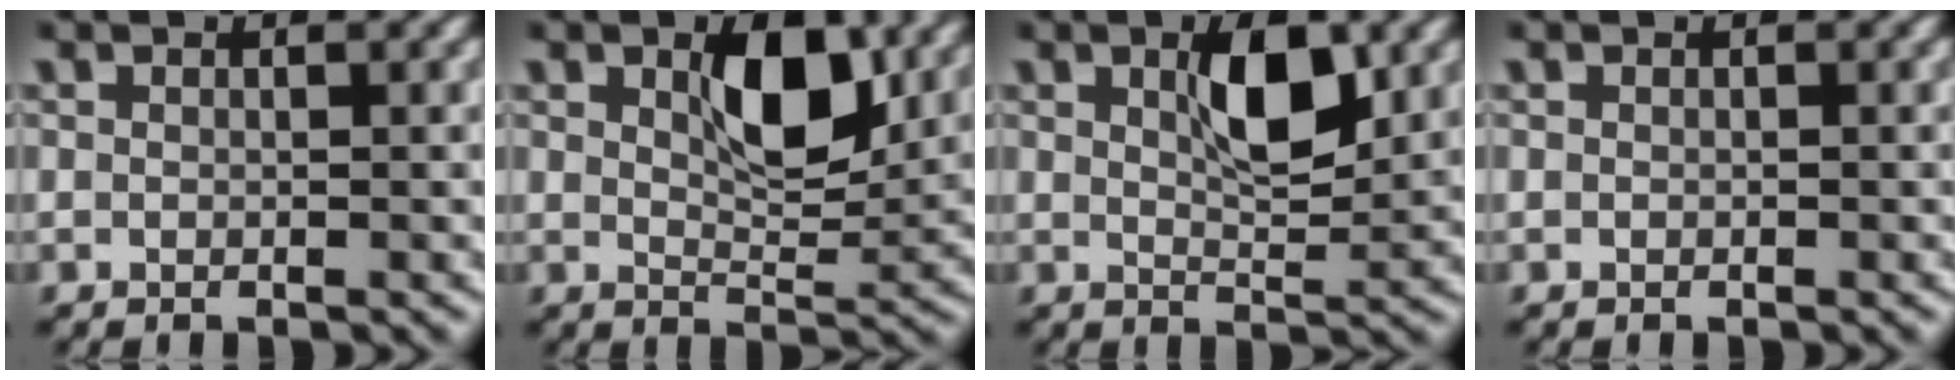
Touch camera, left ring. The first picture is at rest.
{"total": 5.5, "force": [2.4, 2.3, 4.4], "torque": [-0.069, -0.021, 0.049]}
{"total": 4.2, "force": [1.6, 1.1, 3.7], "torque": [-0.057, -0.014, 0.037]}
{"total": 0.0}